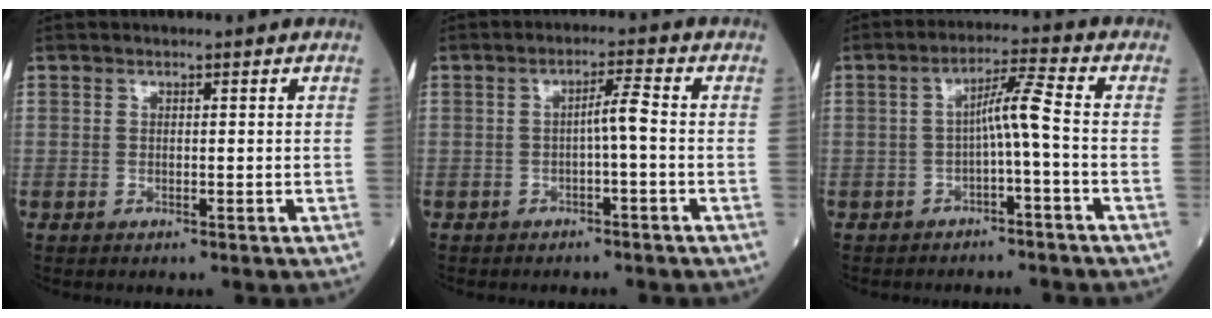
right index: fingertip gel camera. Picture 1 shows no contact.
{"total": 2.9, "force": [-0.6, 0.0, 2.8], "torque": [-0.045, 0.006, -0.012]}
{"total": 4.7, "force": [-1.1, -0.5, 4.6], "torque": [-0.078, 0.018, -0.018]}